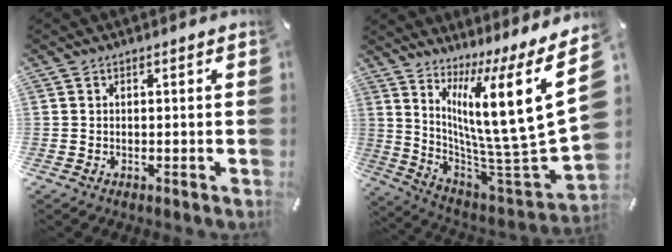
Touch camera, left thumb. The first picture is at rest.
{"total": 21.3, "force": [8.0, 3.3, 19.4], "torque": [-0.323, -0.092, 0.122]}